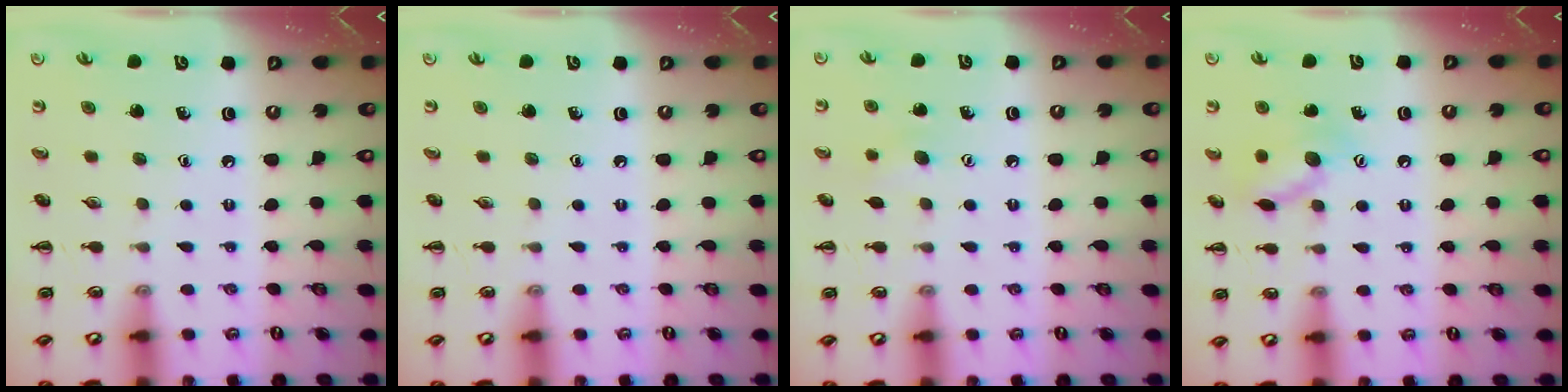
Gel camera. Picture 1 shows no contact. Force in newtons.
{"total": 0.0}
{"total": 7.0, "press": 6.8, "slide": 1.8}
{"total": 10.7, "press": 10.7, "slide": 0.6}